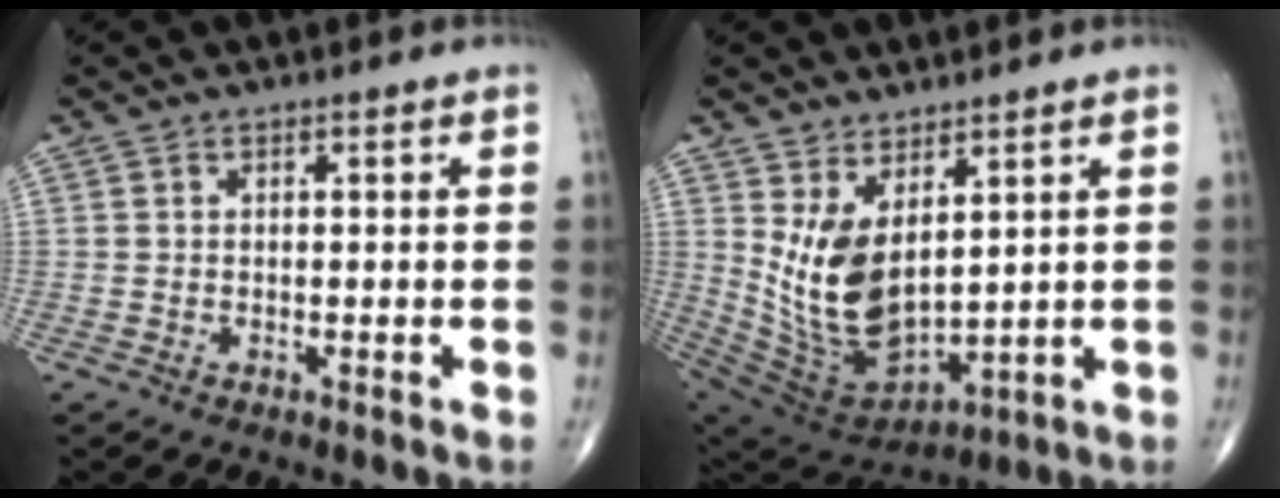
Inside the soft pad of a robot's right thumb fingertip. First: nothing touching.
{"total": 13.6, "force": [3.8, 7.0, 11.0], "torque": [-0.201, -0.038, 0.103]}